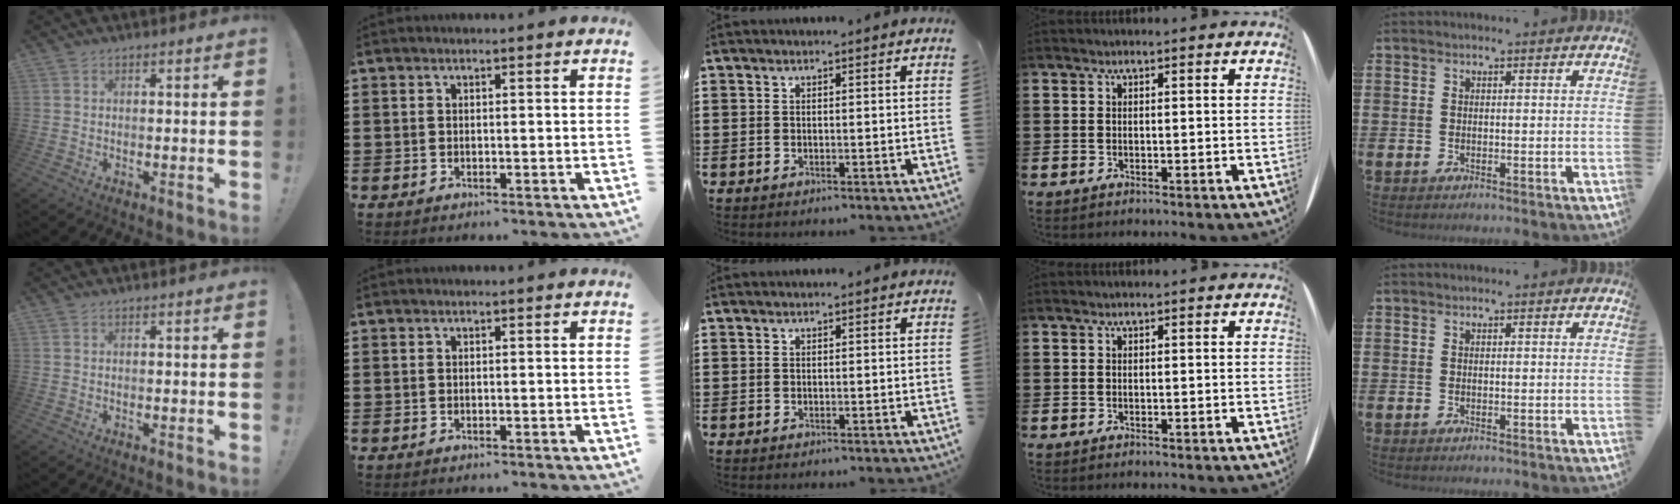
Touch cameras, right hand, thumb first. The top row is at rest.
{}